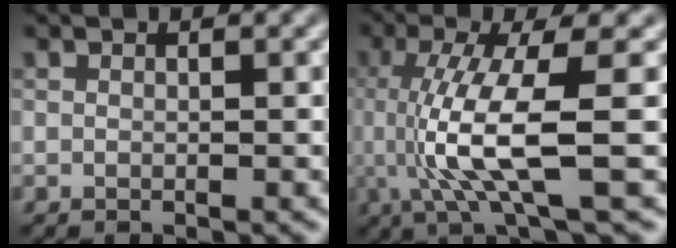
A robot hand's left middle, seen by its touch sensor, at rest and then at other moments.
{"total": 7.6, "force": [-0.9, 1.6, 7.4], "torque": [-0.152, -0.009, -0.010]}